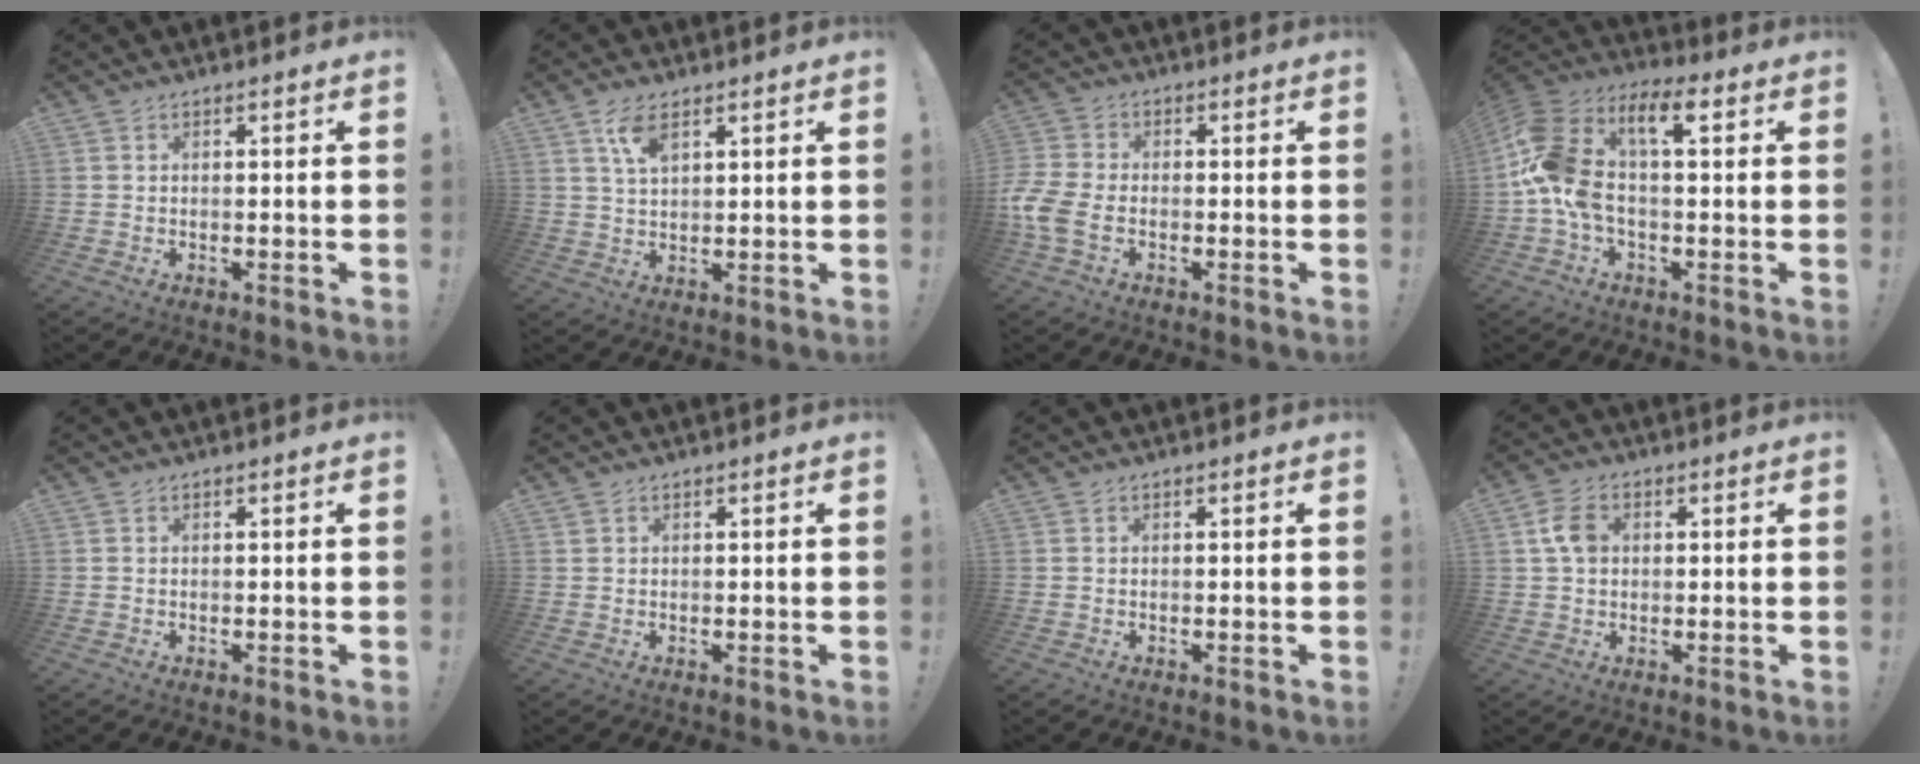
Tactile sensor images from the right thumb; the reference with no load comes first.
{"total": 6.0, "force": [3.3, 2.9, 4.1], "torque": [-0.070, -0.007, 0.059]}
{"total": 8.0, "force": [-3.1, 4.8, 5.5], "torque": [-0.135, 0.005, -0.054]}
{"total": 15.0, "force": [2.2, 7.8, 12.6], "torque": [-0.255, 0.007, 0.038]}
{"total": 0.0}
{"total": 0.6, "force": [0.4, 0.4, -0.2], "torque": [-0.002, 0.002, 0.009]}
{"total": 0.0}
{"total": 6.1, "force": [1.0, 4.6, 3.8], "torque": [-0.063, 0.011, 0.023]}